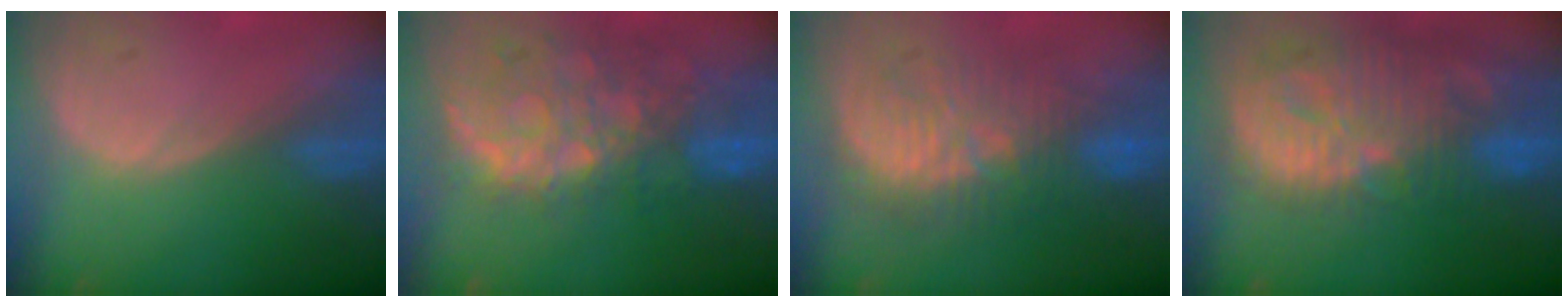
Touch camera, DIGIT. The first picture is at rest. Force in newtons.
{"total": 11.2, "press": 9.7, "slide": 5.5}
{"total": 9.9, "press": 9.9, "slide": 0.3}
{"total": 14.4, "press": 12.6, "slide": 7.0}